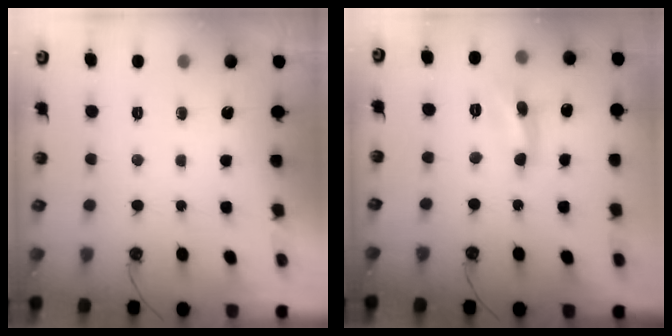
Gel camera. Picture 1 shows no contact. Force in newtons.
{"total": 4.2, "press": 4.2, "slide": 0.4}